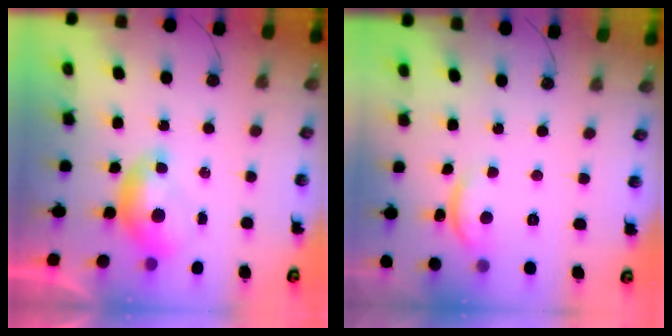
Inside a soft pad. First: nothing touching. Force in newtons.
{"total": 2.7, "press": 2.6, "slide": 0.4}